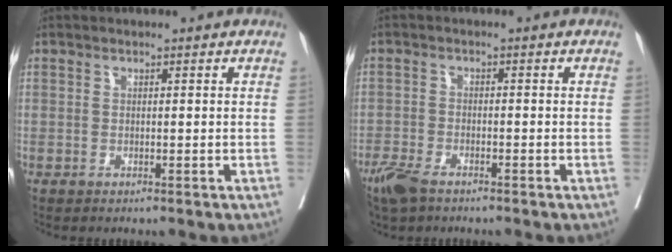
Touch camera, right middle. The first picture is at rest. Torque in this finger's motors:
{"motor_torque": [0.56, -0.57, 0.17, 0.08]}